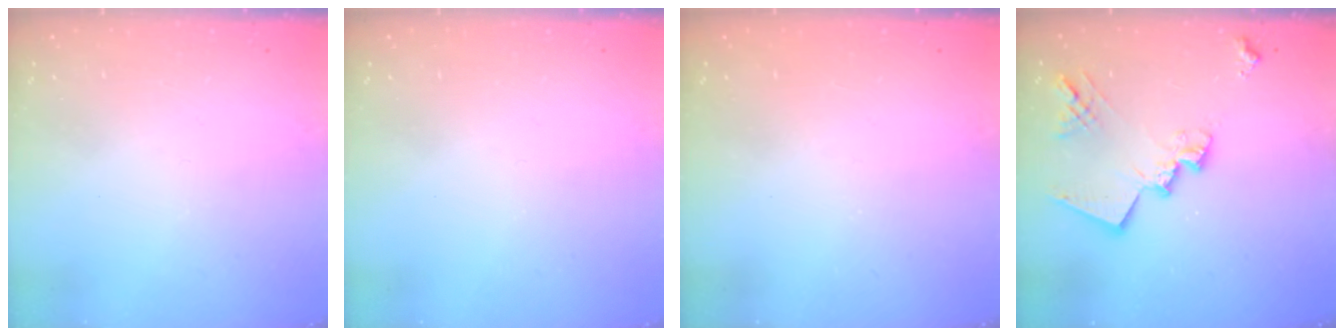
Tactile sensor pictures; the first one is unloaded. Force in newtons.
{"total": 0.0}
{"total": 1.1, "press": 1.0, "slide": 0.1}
{"total": 16.6, "press": 16.6, "slide": 1.4}